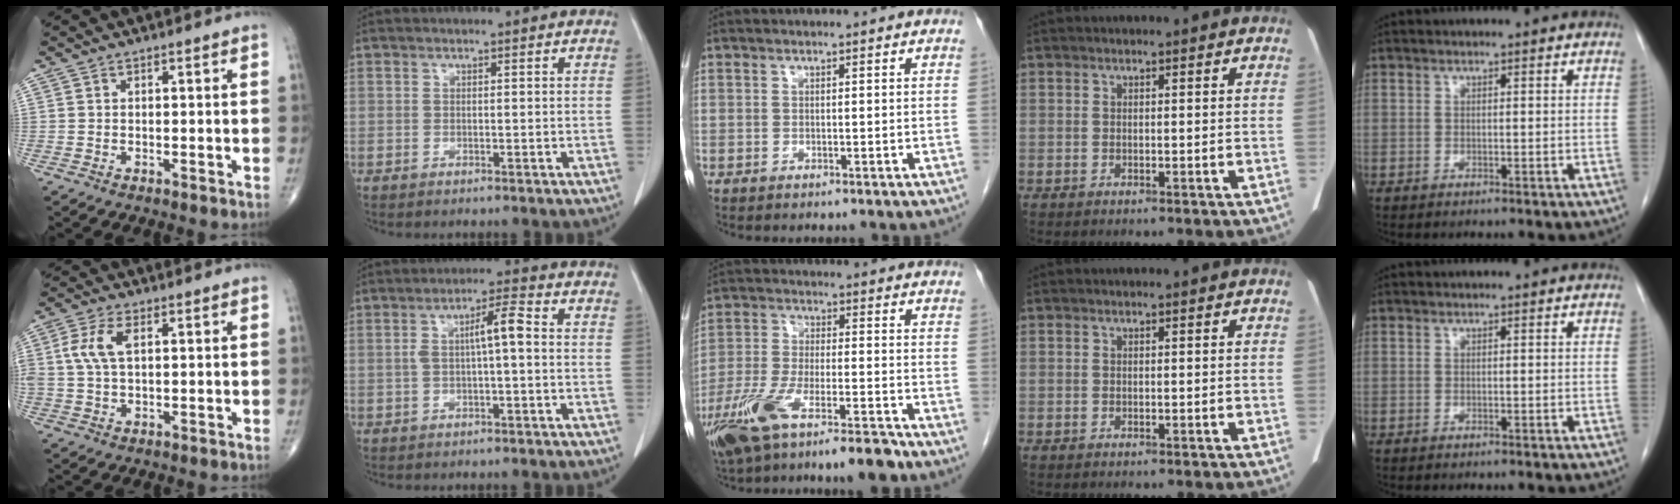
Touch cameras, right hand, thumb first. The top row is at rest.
{"thumb": {"total": 6.5, "force": [1.5, 3.3, 5.4], "torque": [-0.130, 0.010, 0.030]}, "index": {"total": 5.1, "force": [0.2, 0.6, 5.1], "torque": [-0.088, 0.015, 0.003]}, "middle": {"total": 12.8, "force": [-8.8, 2.3, 9.0], "torque": [-0.174, -0.014, -0.154]}}